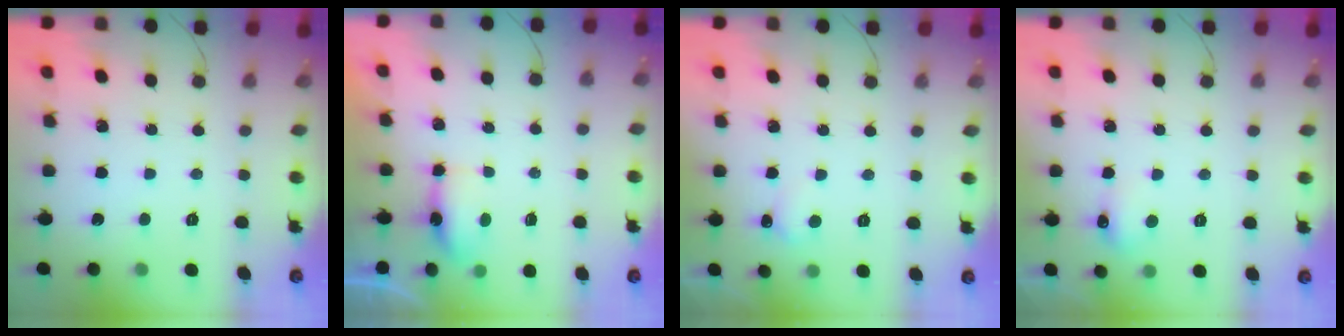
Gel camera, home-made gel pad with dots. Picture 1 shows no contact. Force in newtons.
{"total": 4.4, "press": 4.2, "slide": 1.1}
{"total": 3.8, "press": 3.6, "slide": 1.4}
{"total": 5.7, "press": 5.6, "slide": 1.5}